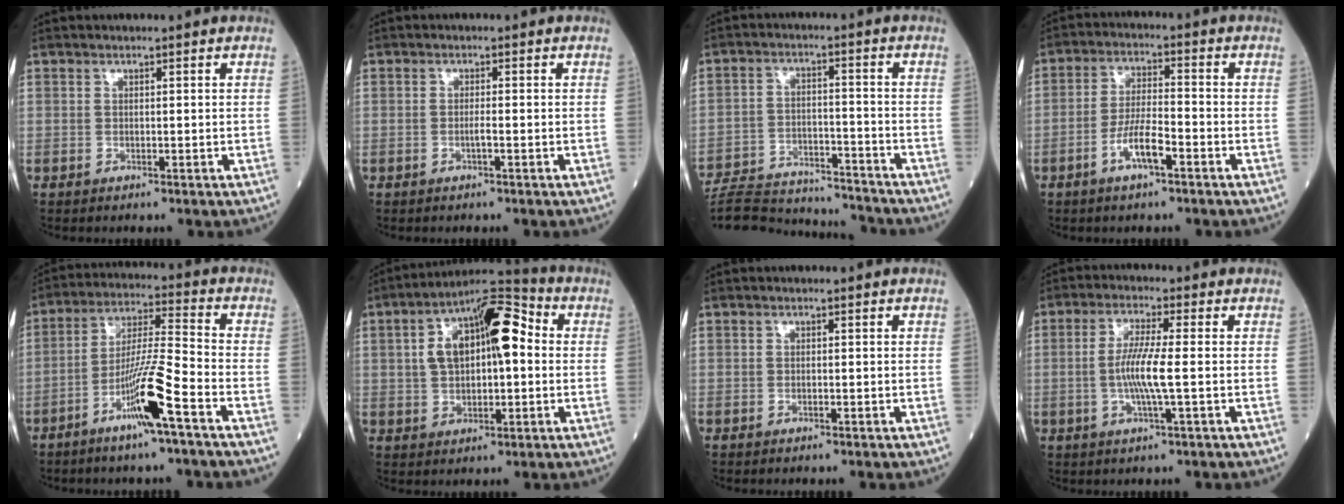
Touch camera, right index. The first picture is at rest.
{"total": 1.0, "force": [-0.4, -0.1, 0.9], "torque": [-0.019, 0.002, -0.005]}
{"total": 17.0, "force": [-16.3, 2.5, 3.9], "torque": [-0.083, 0.004, -0.244]}
{"total": 6.4, "force": [-3.2, 1.2, 5.4], "torque": [-0.110, 0.003, -0.058]}
{"total": 10.6, "force": [-5.4, -0.5, 9.1], "torque": [-0.174, -0.003, -0.100]}
{"total": 13.4, "force": [2.1, 5.2, 12.1], "torque": [-0.210, 0.043, 0.032]}
{"total": 0.0}
{"total": 6.5, "force": [-0.7, -0.1, 6.4], "torque": [-0.130, -0.002, -0.016]}